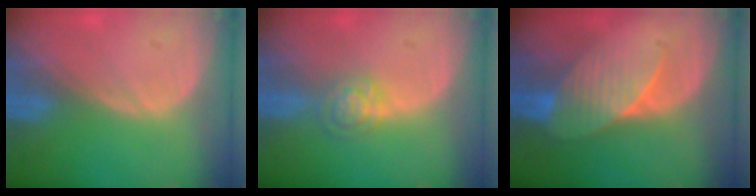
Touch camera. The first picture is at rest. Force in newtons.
{"total": 4.0, "press": 3.6, "slide": 1.6}
{"total": 7.4, "press": 6.9, "slide": 2.5}